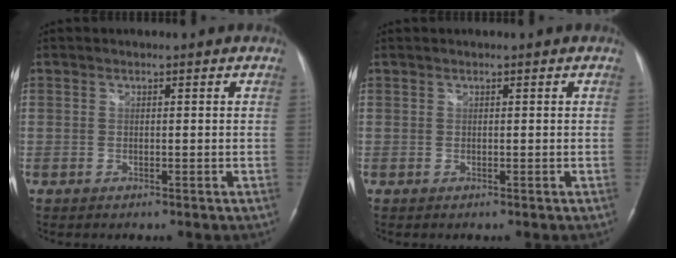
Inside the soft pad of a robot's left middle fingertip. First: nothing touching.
{"total": 0.0}